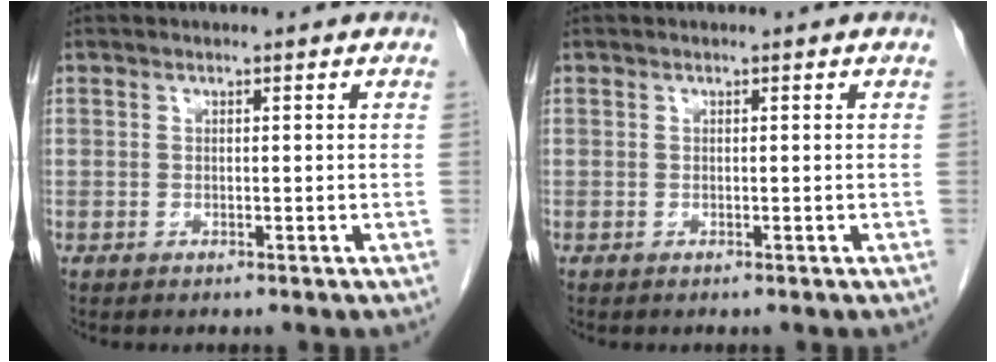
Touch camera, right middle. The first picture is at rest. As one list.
[{"total": 0.0}]